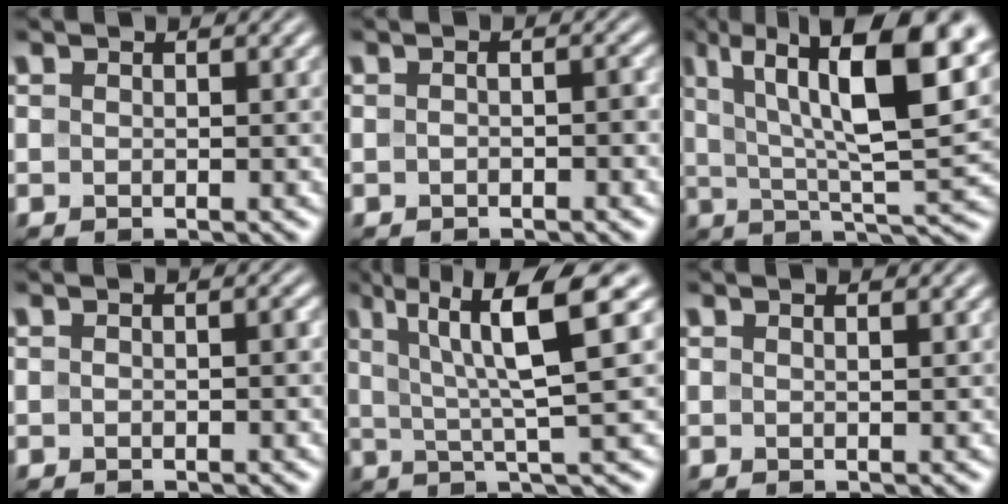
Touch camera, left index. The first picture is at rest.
{"total": 1.2, "force": [-0.4, 0.4, 1.1], "torque": [-0.019, 0.003, -0.007]}
{"total": 13.7, "force": [5.4, 3.9, 11.9], "torque": [-0.192, 0.013, 0.089]}
{"total": 0.6, "force": [-0.1, 0.1, 0.6], "torque": [-0.012, 0.002, -0.002]}
{"total": 8.4, "force": [3.0, 1.2, 7.7], "torque": [-0.119, 0.017, 0.048]}
{"total": 1.3, "force": [0.8, 0.4, 1.0], "torque": [-0.009, 0.003, 0.003]}